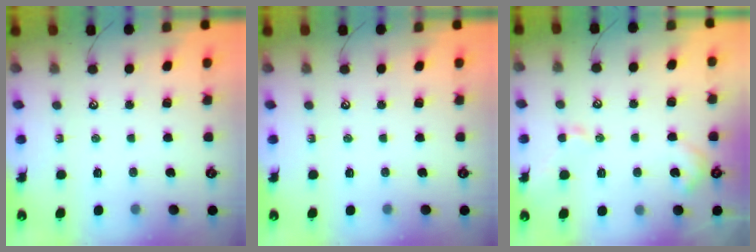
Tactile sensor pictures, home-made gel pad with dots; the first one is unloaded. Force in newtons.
{"total": 0.0}
{"total": 3.9, "press": 3.8, "slide": 0.9}